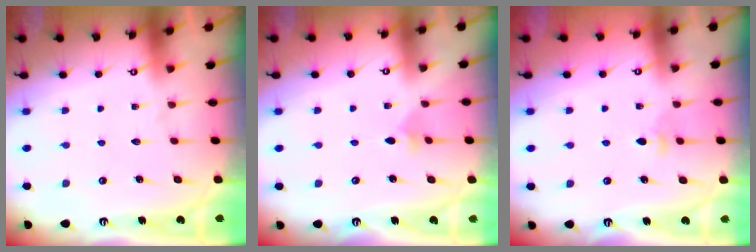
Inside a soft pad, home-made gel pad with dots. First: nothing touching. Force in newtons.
{"total": 2.2, "press": 2.2, "slide": 0.6}
{"total": 3.7, "press": 3.7, "slide": 0.8}